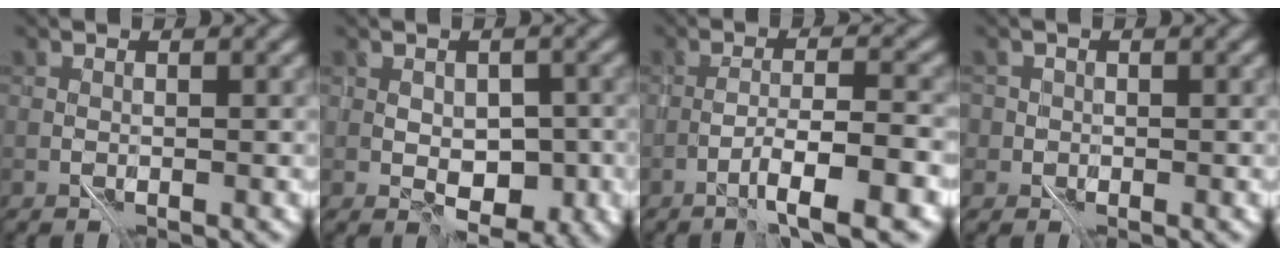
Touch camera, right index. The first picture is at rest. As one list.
[{"total": 3.5, "force": [-0.2, 2.1, 2.8], "torque": [-0.035, -0.002, -0.001]}, {"total": 4.2, "force": [-2.2, 0.0, 3.6], "torque": [-0.049, 0.015, -0.041]}, {"total": 1.8, "force": [0.0, 1.7, 0.4], "torque": [0.009, 0.002, -0.006]}]